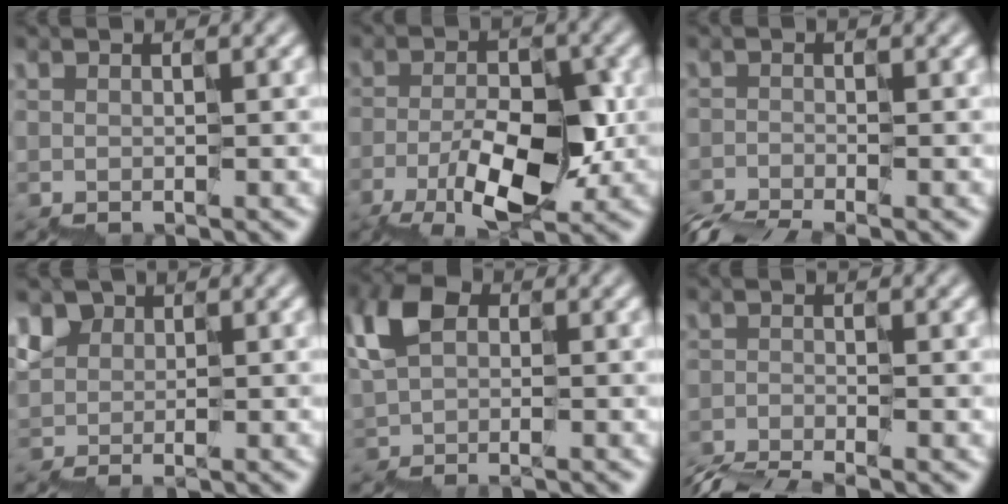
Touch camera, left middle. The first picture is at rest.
{"total": 6.0, "force": [-2.3, 2.7, 4.8], "torque": [-0.080, 0.007, -0.040]}
{"total": 3.9, "force": [-3.8, 0.4, 0.7], "torque": [-0.013, -0.018, -0.068]}
{"total": 2.1, "force": [0.5, 2.0, 0.5], "torque": [-0.003, 0.008, 0.003]}
{"total": 4.7, "force": [0.1, 3.2, 3.3], "torque": [-0.064, 0.012, -0.011]}
{"total": 4.9, "force": [-4.8, 0.5, 0.8], "torque": [-0.016, -0.021, -0.087]}